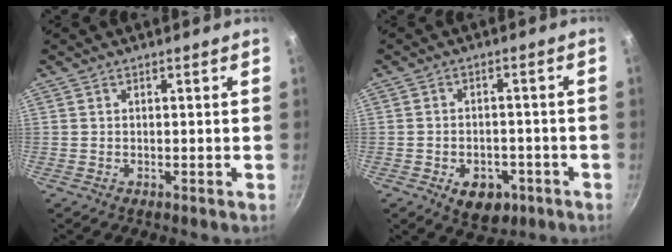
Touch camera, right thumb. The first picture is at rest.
{"total": 7.1, "force": [-3.3, 4.7, 4.2], "torque": [-0.044, 0.016, -0.041]}